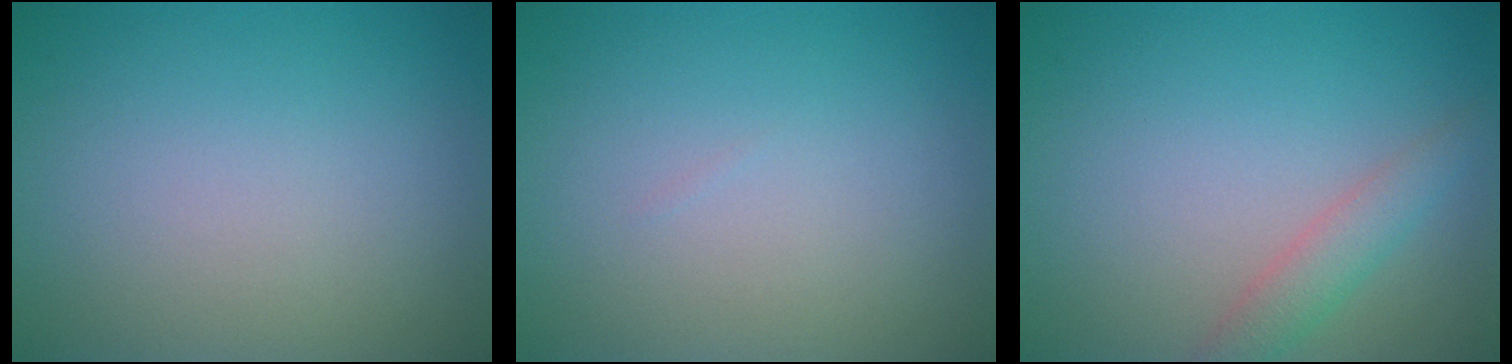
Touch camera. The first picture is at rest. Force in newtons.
{"total": 0.0}
{"total": 2.2, "press": 2.2, "slide": 0.1}